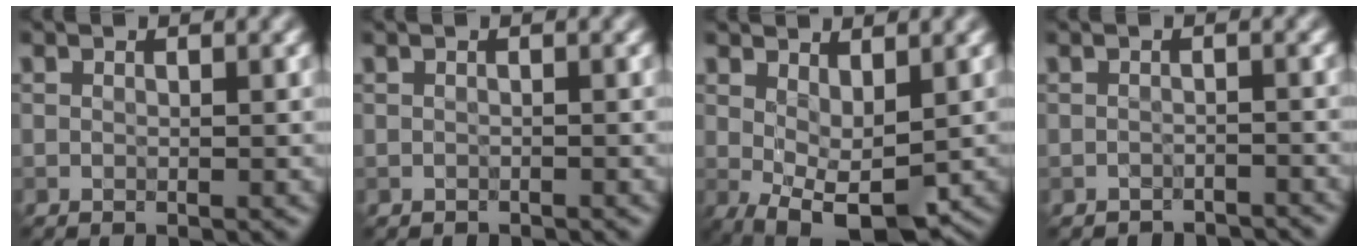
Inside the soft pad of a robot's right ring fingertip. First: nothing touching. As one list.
[{"total": 0.5, "force": [-0.5, 0.1, 0.0], "torque": [0.000, -0.003, -0.007]}, {"total": 4.7, "force": [0.0, 2.2, 4.2], "torque": [-0.075, -0.009, 0.007]}, {"total": 2.6, "force": [-2.6, 0.3, 0.2], "torque": [0.001, -0.004, -0.036]}]